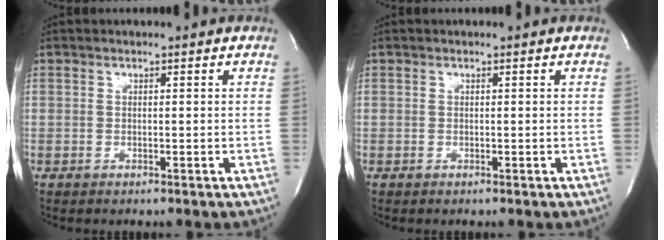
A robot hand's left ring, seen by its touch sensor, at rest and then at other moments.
{"total": 0.0}